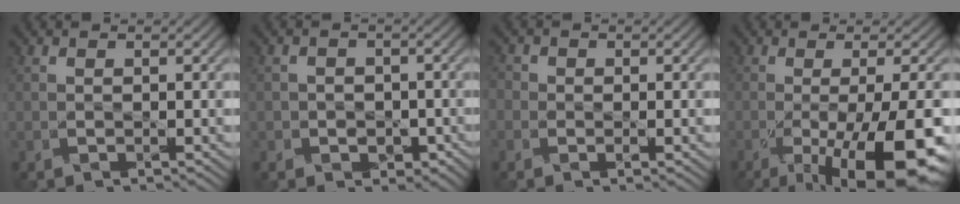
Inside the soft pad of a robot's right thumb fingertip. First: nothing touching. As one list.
[{"total": 3.7, "force": [-1.0, 3.5, 0.3], "torque": [-0.010, 0.009, -0.032]}, {"total": 2.3, "force": [-0.5, 1.9, 1.3], "torque": [-0.025, 0.002, -0.016]}, {"total": 14.8, "force": [-6.6, 4.0, 12.7], "torque": [-0.205, -0.025, -0.082]}]